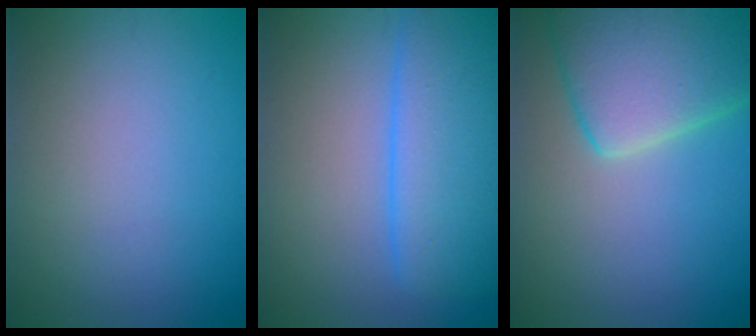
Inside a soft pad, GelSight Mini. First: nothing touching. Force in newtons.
{"total": 7.6, "press": 7.6, "slide": 0.4}
{"total": 8.2, "press": 8.2, "slide": 0.5}